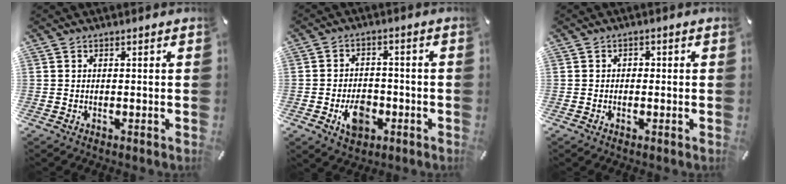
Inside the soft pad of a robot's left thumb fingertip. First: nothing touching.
{"total": 8.0, "force": [-2.7, 5.7, 4.9], "torque": [-0.086, 0.013, -0.046]}
{"total": 1.4, "force": [-0.5, 1.2, 0.4], "torque": [-0.009, 0.007, -0.013]}